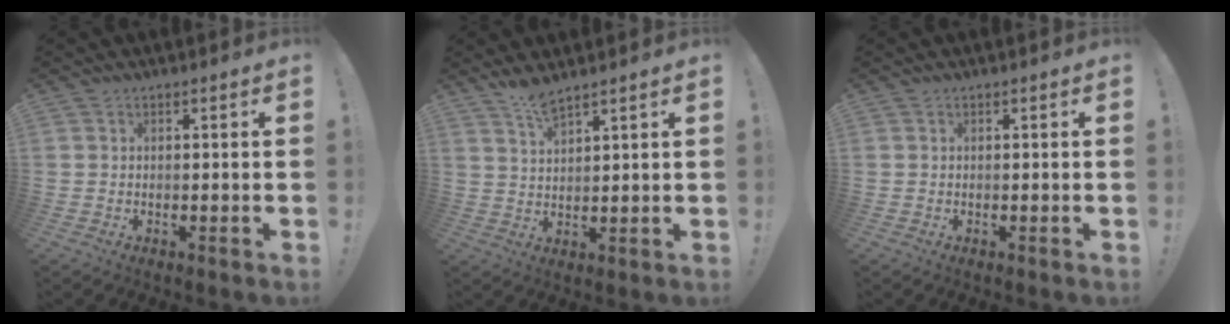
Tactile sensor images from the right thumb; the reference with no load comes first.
{"total": 5.1, "force": [4.4, 0.5, 2.6], "torque": [-0.045, -0.027, 0.077]}
{"total": 0.0}